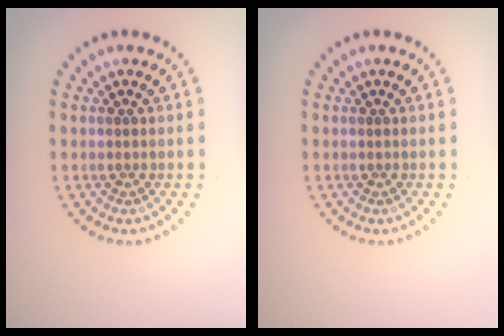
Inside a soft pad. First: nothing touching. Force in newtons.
{"total": 0.0}